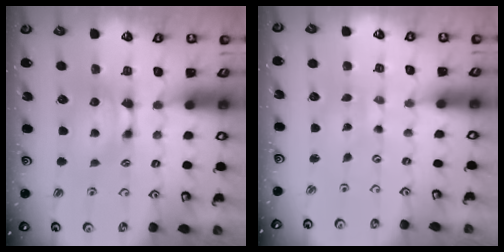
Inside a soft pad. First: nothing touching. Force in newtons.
{"total": 6.3, "press": 6.3, "slide": 0.3}